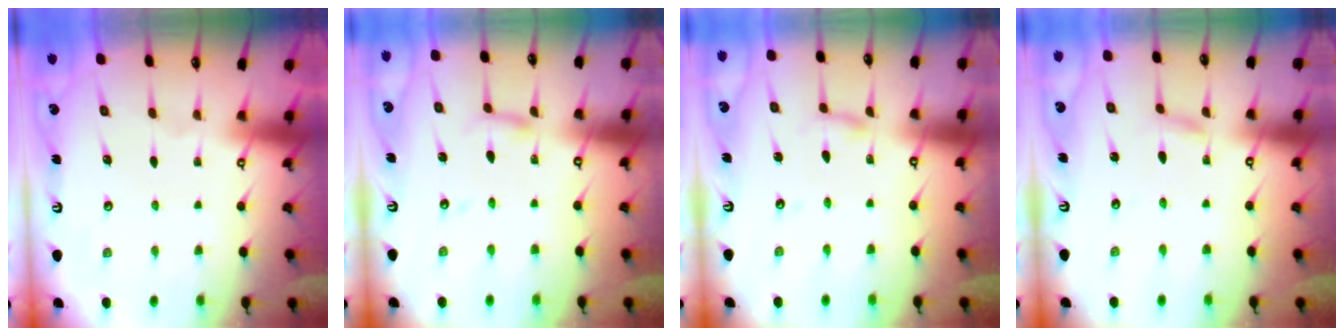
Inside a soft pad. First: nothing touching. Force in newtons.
{"total": 4.6, "press": 4.5, "slide": 0.4}
{"total": 2.7, "press": 2.7, "slide": 0.1}
{"total": 2.0, "press": 2.0, "slide": 0.2}